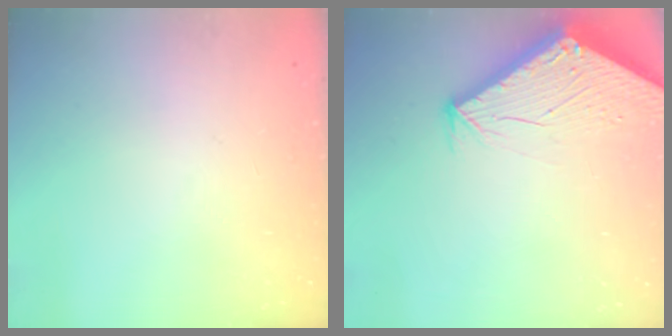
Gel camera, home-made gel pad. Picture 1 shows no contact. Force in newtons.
{"total": 2.5, "press": 2.5, "slide": 0.1}